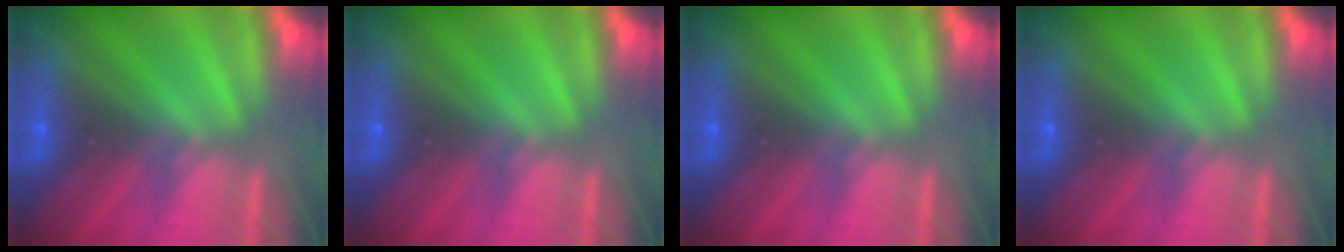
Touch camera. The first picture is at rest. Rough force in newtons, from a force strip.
{"total": 0.0}
{"total": 0.0}
{"total": 0.0}